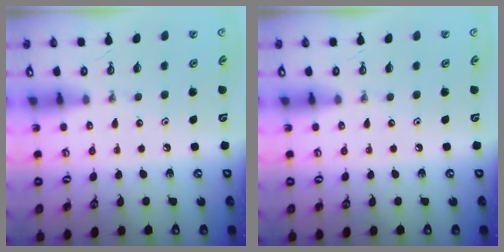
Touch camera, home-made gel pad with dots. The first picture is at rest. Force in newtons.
{"total": 0.0}